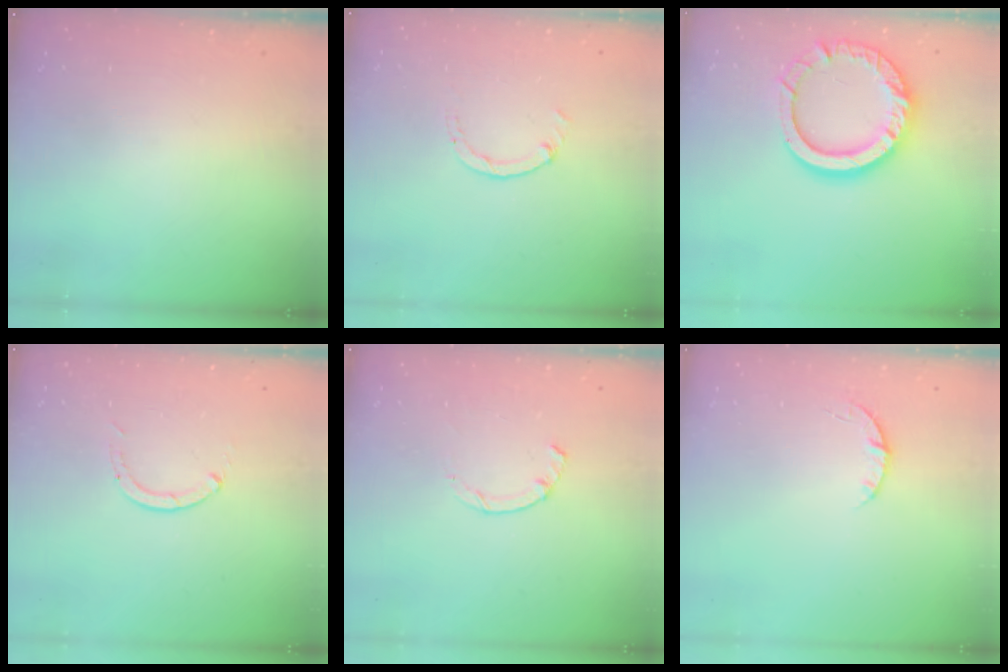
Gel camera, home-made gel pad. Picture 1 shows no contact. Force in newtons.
{"total": 0.7, "press": 0.7, "slide": 0.2}
{"total": 16.7, "press": 16.7, "slide": 1.4}
{"total": 0.0}
{"total": 1.9, "press": 1.9, "slide": 0.3}
{"total": 3.5, "press": 3.4, "slide": 0.4}